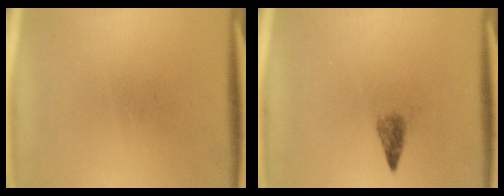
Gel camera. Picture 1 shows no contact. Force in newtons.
{"total": 1.8}